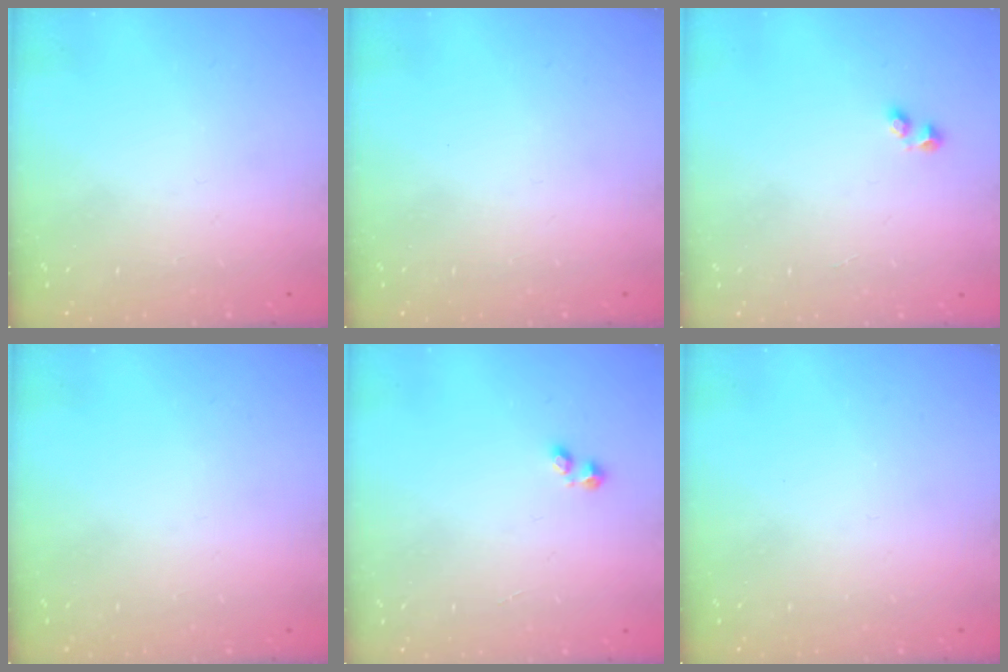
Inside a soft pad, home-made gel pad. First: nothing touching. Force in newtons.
{"total": 0.0}
{"total": 1.5, "press": 1.2, "slide": 0.8}
{"total": 0.0}
{"total": 1.2, "press": 1.1, "slide": 0.5}
{"total": 0.0}